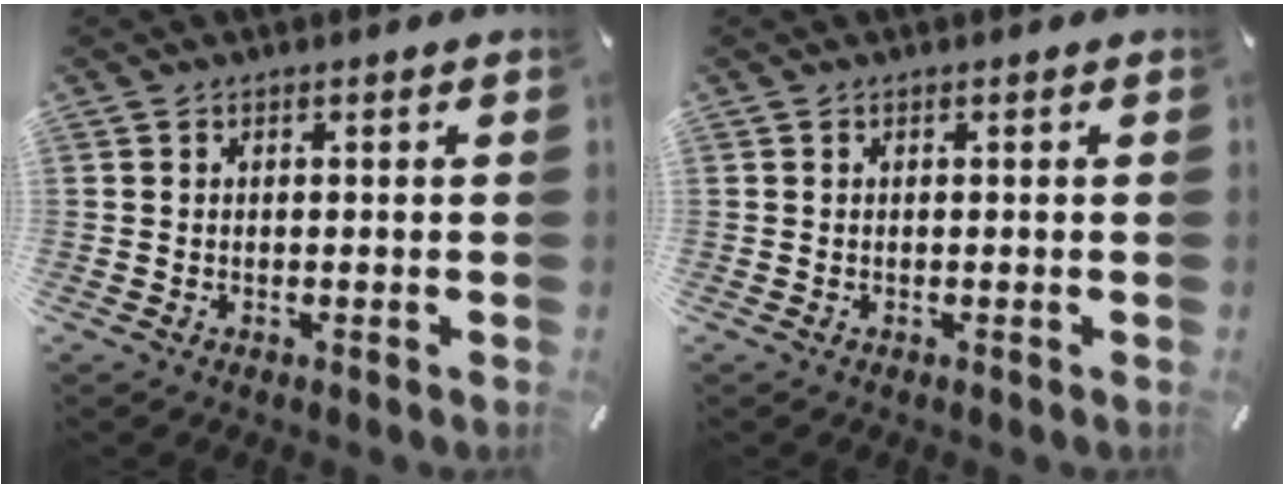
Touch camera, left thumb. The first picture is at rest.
{"total": 0.0}